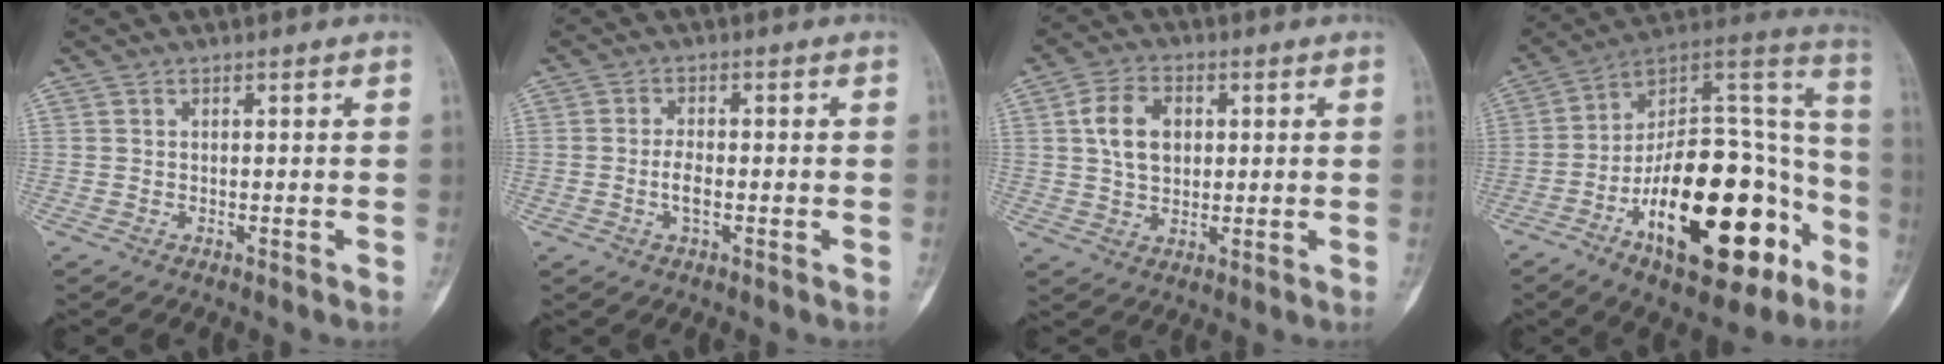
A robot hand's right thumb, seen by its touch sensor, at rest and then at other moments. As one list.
[{"total": 3.0, "force": [-0.7, 1.4, 2.6], "torque": [-0.049, 0.006, -0.016]}, {"total": 8.3, "force": [1.7, 5.7, 5.8], "torque": [-0.087, 0.001, 0.028]}, {"total": 30.1, "force": [-12.5, 13.6, 23.7], "torque": [-0.315, 0.083, -0.185]}]